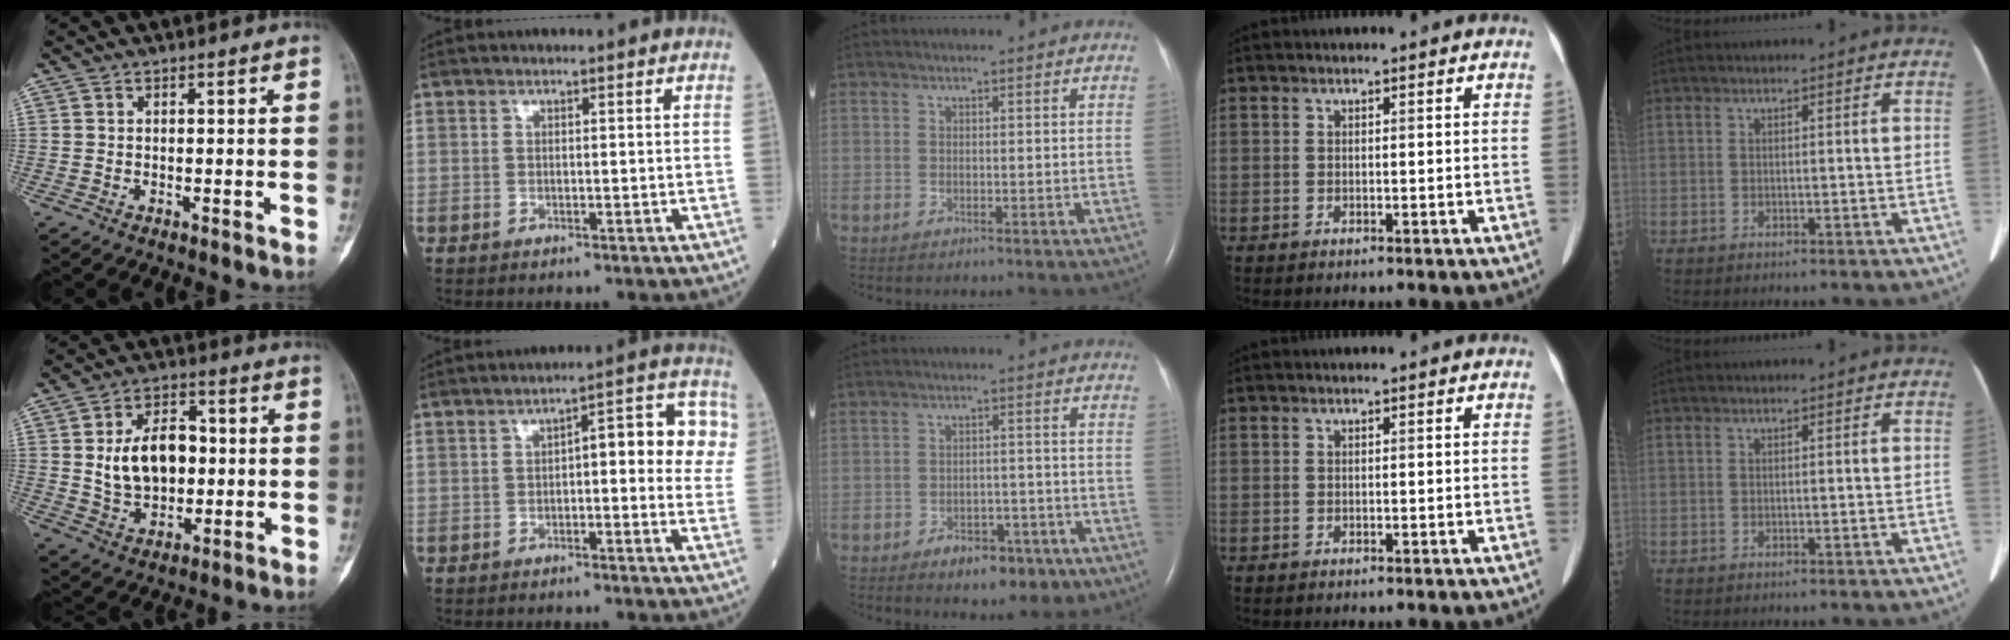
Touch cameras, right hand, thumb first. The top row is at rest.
{"thumb": {"total": 12.8, "force": [0.9, 8.5, 9.5], "torque": [-0.131, 0.008, 0.021]}, "index": {"total": 9.6, "force": [1.2, 2.9, 9.1], "torque": [-0.104, 0.033, 0.008]}, "middle": {"total": 7.2, "force": [-4.4, 3.7, 4.3], "torque": [-0.056, 0.008, -0.060]}}